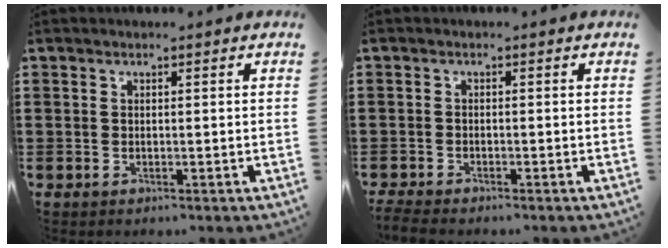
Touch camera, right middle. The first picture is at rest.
{"total": 1.6, "force": [-1.6, 0.0, 0.3], "torque": [-0.016, -0.005, -0.035]}